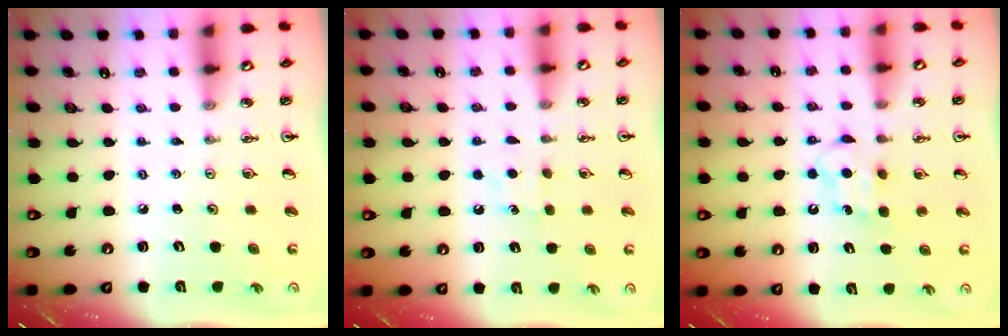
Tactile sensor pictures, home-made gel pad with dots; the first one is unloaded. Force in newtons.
{"total": 5.3, "press": 5.3, "slide": 0.6}
{"total": 5.9, "press": 5.8, "slide": 0.6}